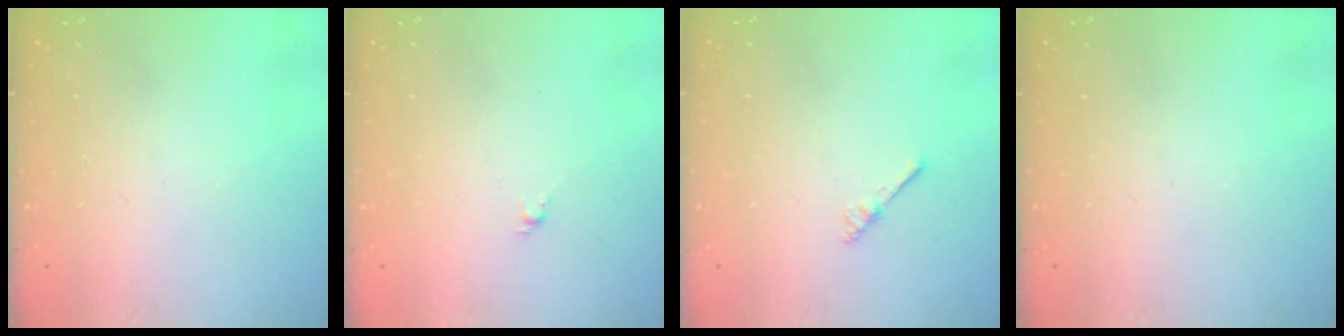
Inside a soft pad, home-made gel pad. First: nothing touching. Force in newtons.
{"total": 1.6, "press": 1.5, "slide": 0.6}
{"total": 3.0, "press": 3.0, "slide": 0.3}
{"total": 0.0}